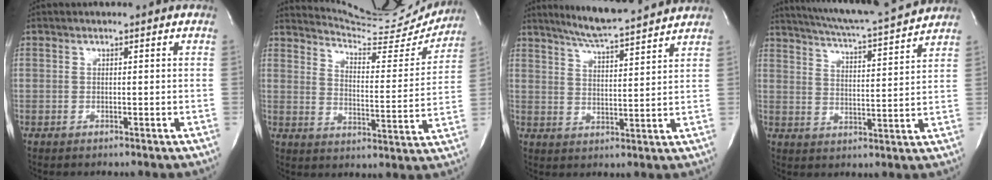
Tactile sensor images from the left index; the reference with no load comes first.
{"total": 16.1, "force": [15.7, 1.6, 2.9], "torque": [-0.046, -0.059, 0.205]}
{"total": 11.8, "force": [10.8, 0.1, 4.9], "torque": [-0.087, 0.010, 0.161]}
{"total": 15.6, "force": [14.4, -0.2, 6.0], "torque": [-0.114, -0.013, 0.206]}